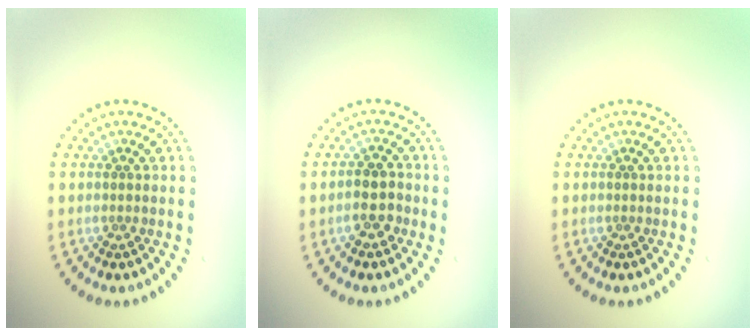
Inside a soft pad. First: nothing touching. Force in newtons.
{"total": 2.7, "press": 2.6, "slide": 0.8}
{"total": 0.0}